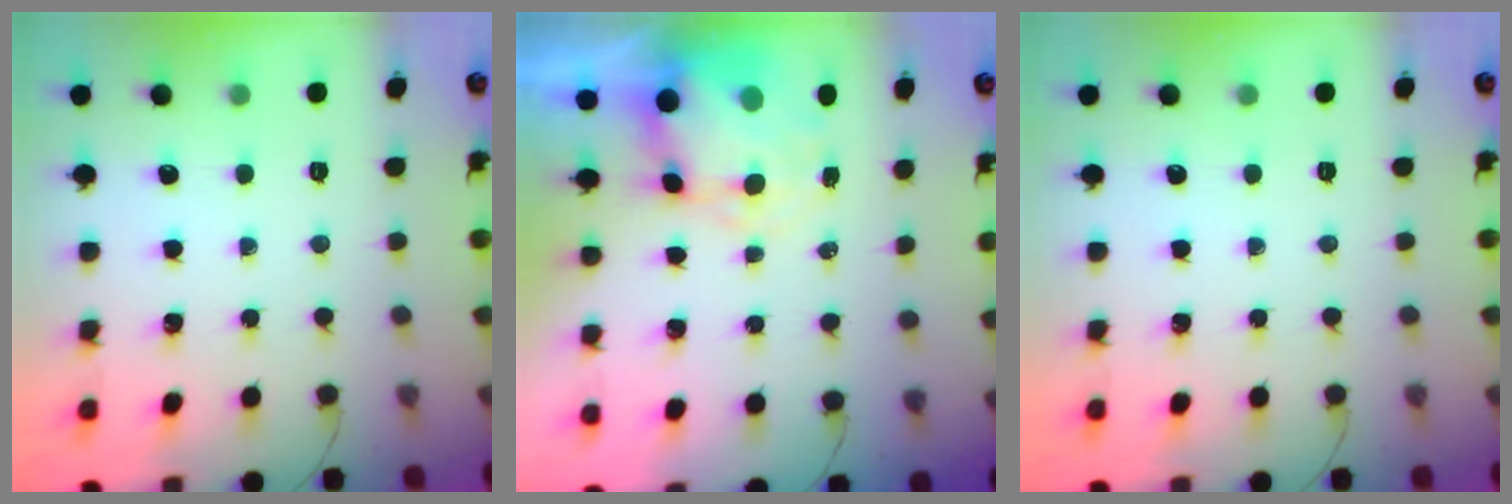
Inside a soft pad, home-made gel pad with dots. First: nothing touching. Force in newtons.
{"total": 6.3, "press": 6.1, "slide": 1.7}
{"total": 0.0}